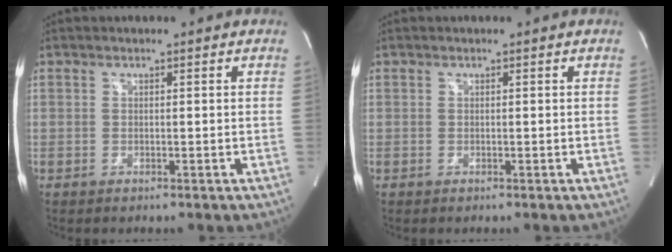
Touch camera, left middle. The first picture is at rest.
{"total": 0.0}